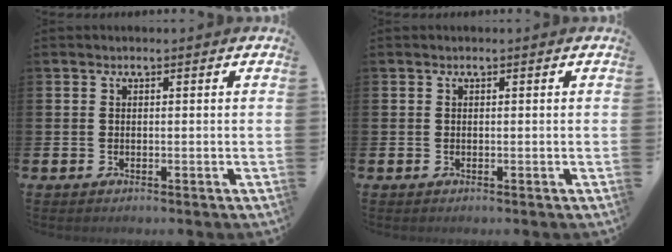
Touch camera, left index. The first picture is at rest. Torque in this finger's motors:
{"motor_torque": [0.12, 0.28, -0.04, -0.01]}